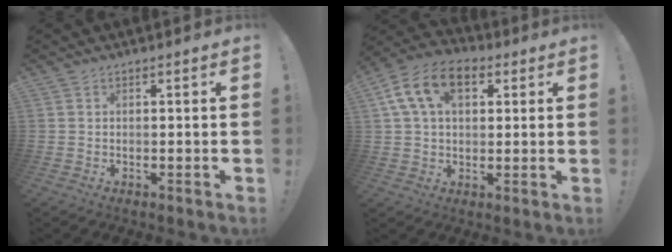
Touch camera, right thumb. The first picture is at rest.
{"total": 14.2, "force": [5.1, 9.0, 9.6], "torque": [-0.167, 0.000, 0.096]}